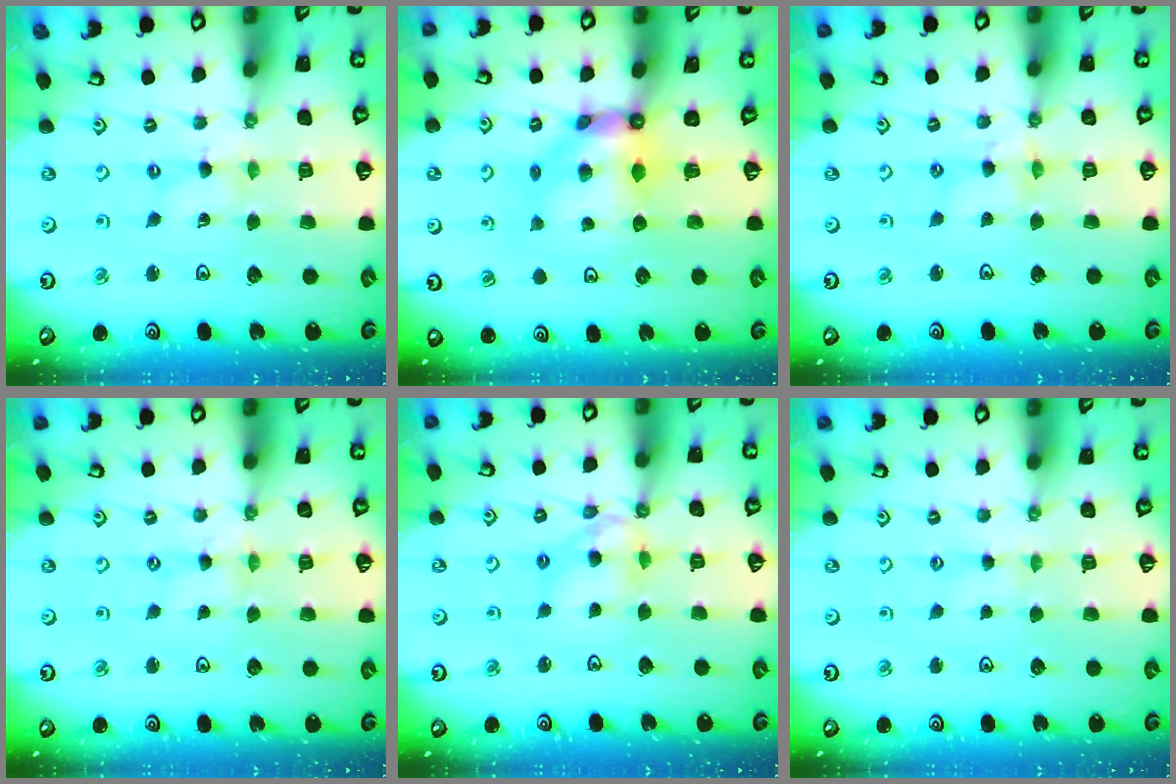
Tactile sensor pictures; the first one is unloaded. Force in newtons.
{"total": 7.4, "press": 7.4, "slide": 0.4}
{"total": 4.7, "press": 4.7, "slide": 0.5}
{"total": 0.0}
{"total": 10.1, "press": 10.1, "slide": 0.8}
{"total": 1.2, "press": 1.2, "slide": 0.3}